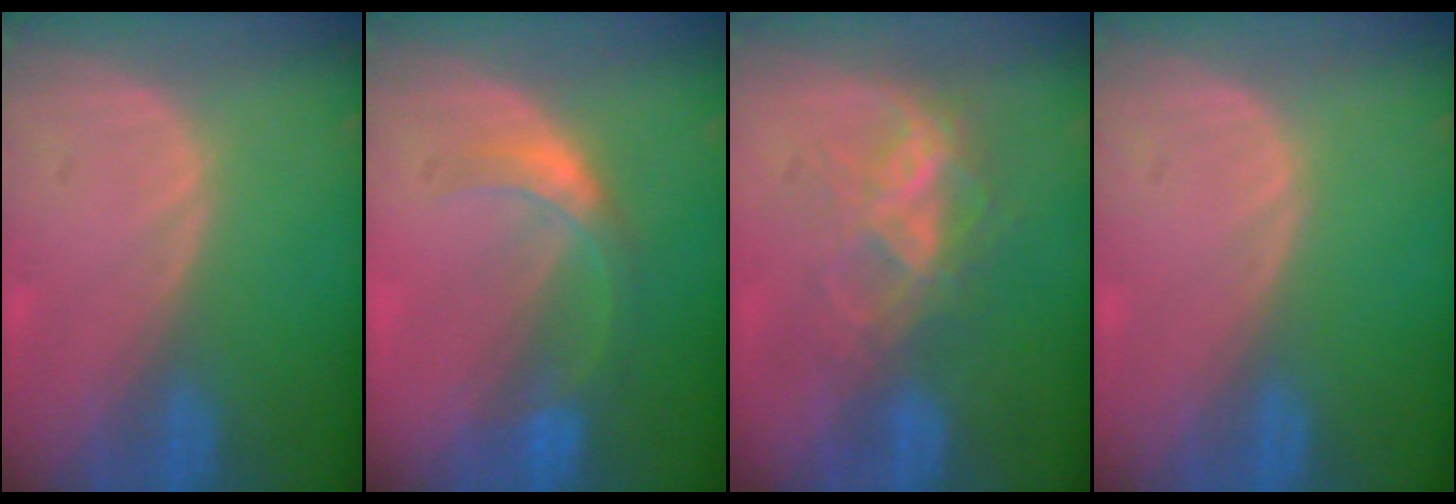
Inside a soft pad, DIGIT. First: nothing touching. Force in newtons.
{"total": 5.4, "press": 4.8, "slide": 2.5}
{"total": 7.1, "press": 6.0, "slide": 3.7}
{"total": 0.0}